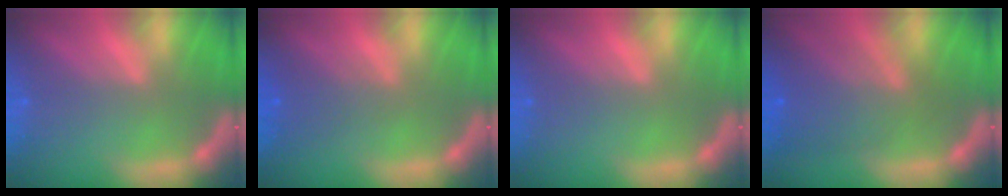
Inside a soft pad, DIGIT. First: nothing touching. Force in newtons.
{"total": 2.5}
{"total": 0.0}
{"total": 6.6}